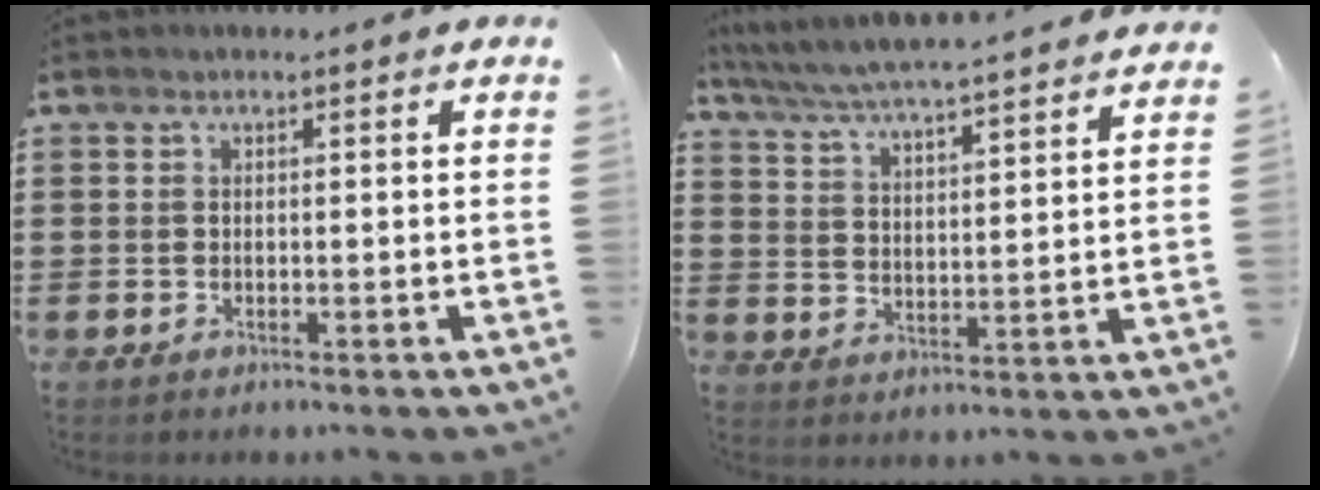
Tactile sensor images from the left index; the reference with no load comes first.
{"total": 5.1, "force": [4.9, -0.5, 1.3], "torque": [-0.049, -0.037, 0.078]}